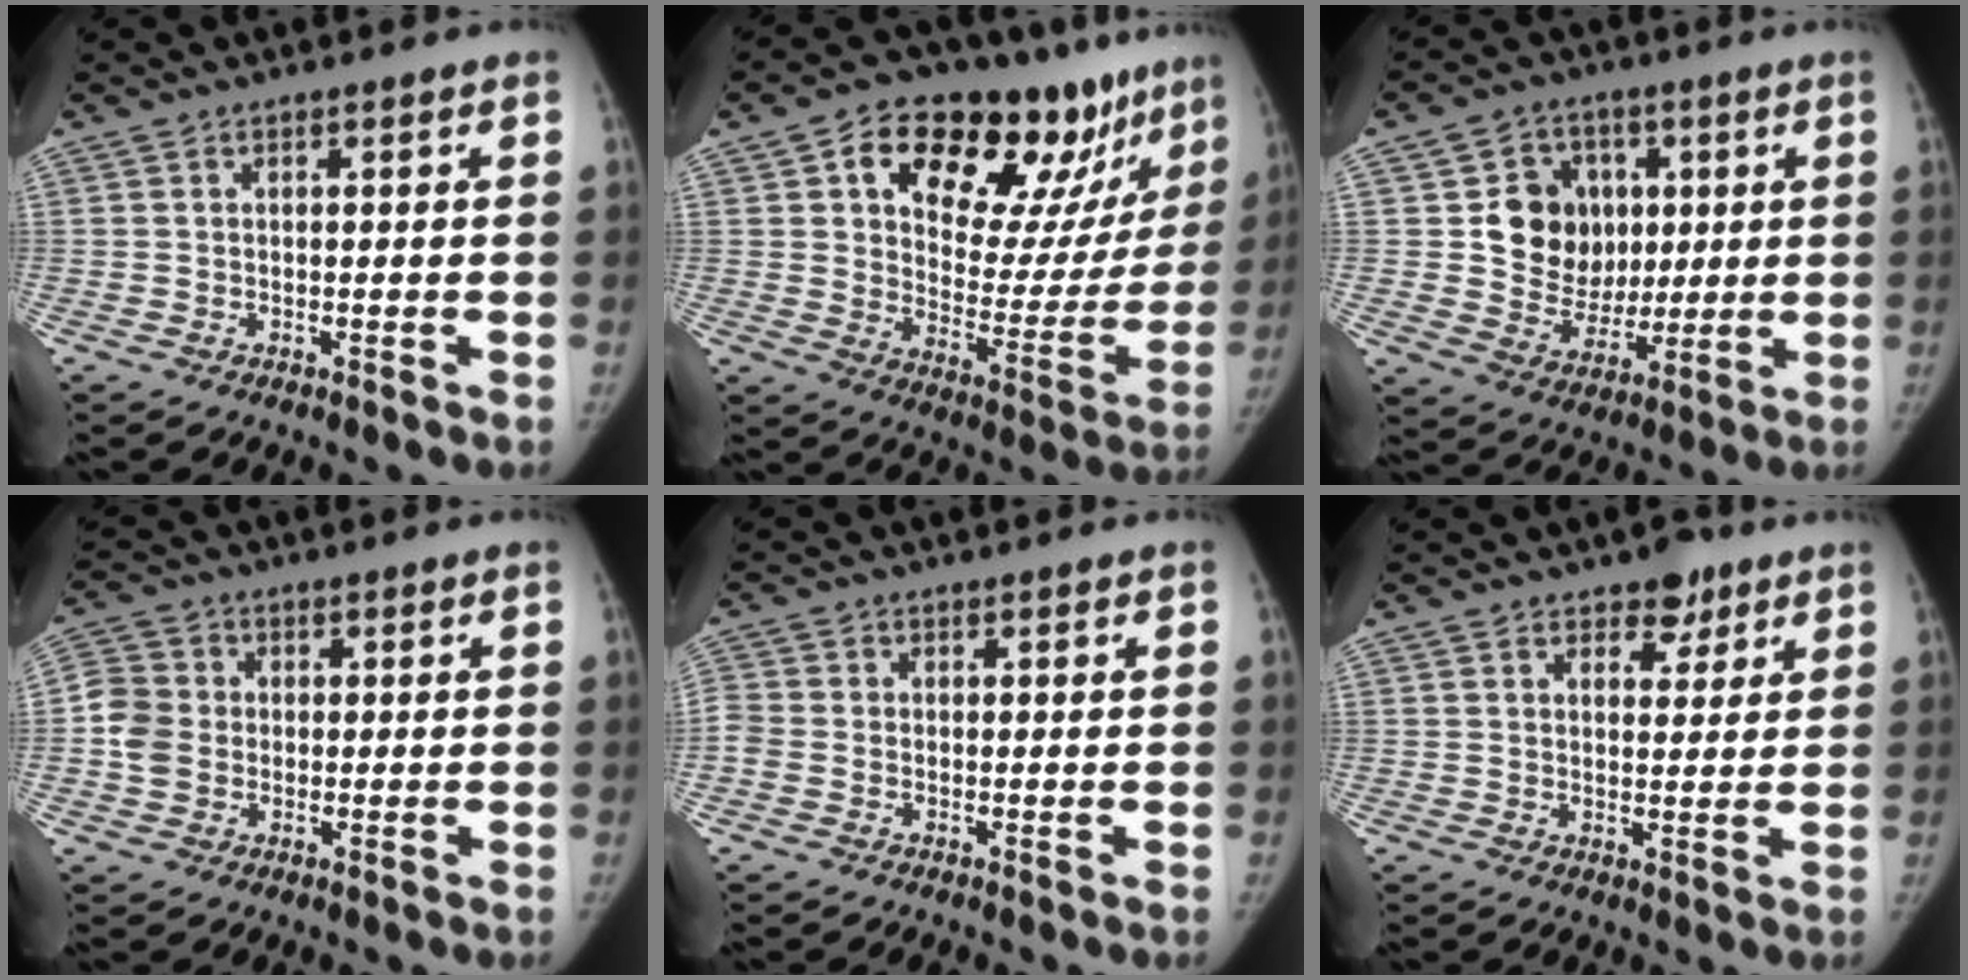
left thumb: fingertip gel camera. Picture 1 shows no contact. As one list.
[{"total": 26.4, "force": [15.9, 12.6, 17.0], "torque": [-0.185, -0.041, 0.235]}, {"total": 12.7, "force": [2.7, 11.1, 5.5], "torque": [-0.032, -0.004, 0.059]}, {"total": 6.2, "force": [-0.6, 5.6, 2.7], "torque": [-0.046, 0.011, -0.018]}, {"total": 3.1, "force": [-0.8, 2.4, 1.8], "torque": [-0.047, 0.002, -0.023]}, {"total": 4.7, "force": [3.0, 2.7, 2.3], "torque": [-0.004, -0.015, 0.042]}]